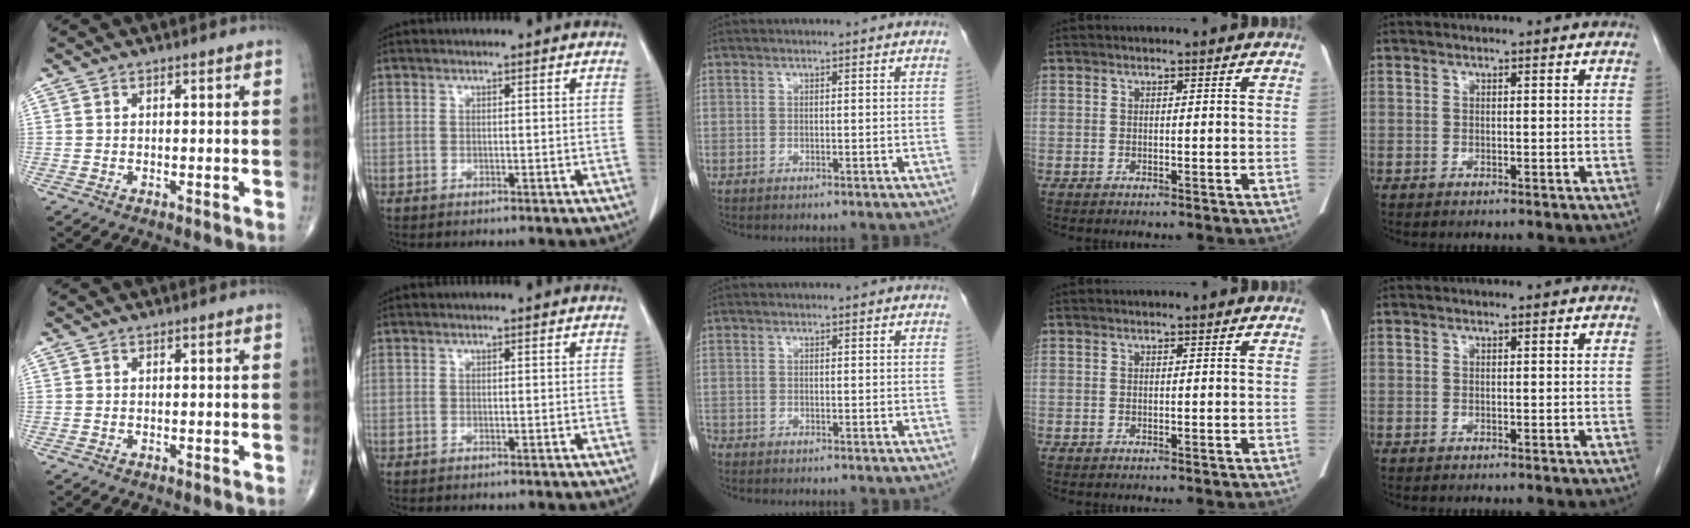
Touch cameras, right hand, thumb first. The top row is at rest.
{"middle": {"total": 0.8, "force": [-0.7, 0.4, 0.1], "torque": [-0.006, 0.000, -0.014]}}